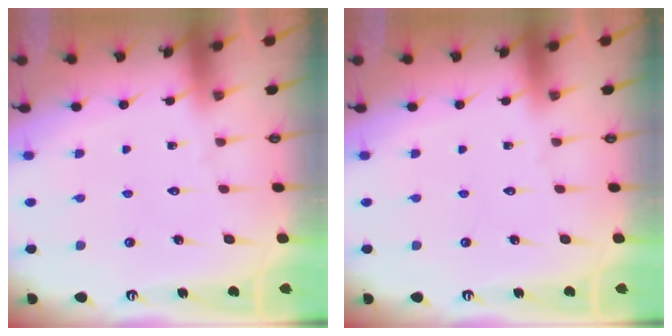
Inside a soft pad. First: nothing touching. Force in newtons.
{"total": 0.0}